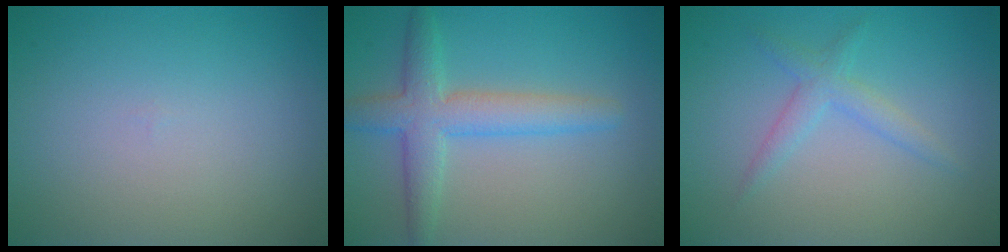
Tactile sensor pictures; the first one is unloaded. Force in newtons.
{"total": 4.4, "press": 4.3, "slide": 0.2}
{"total": 2.0, "press": 2.0, "slide": 0.2}